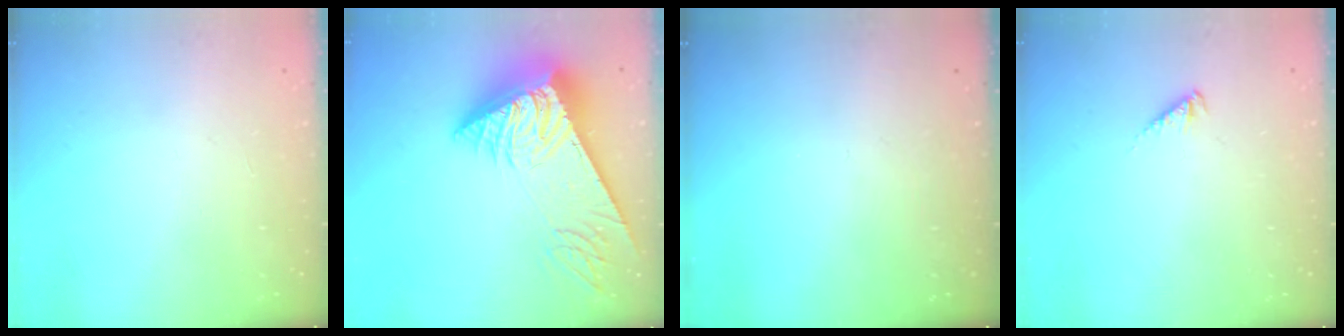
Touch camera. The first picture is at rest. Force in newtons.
{"total": 12.7, "press": 12.4, "slide": 2.5}
{"total": 0.0}
{"total": 2.9, "press": 2.9, "slide": 0.5}